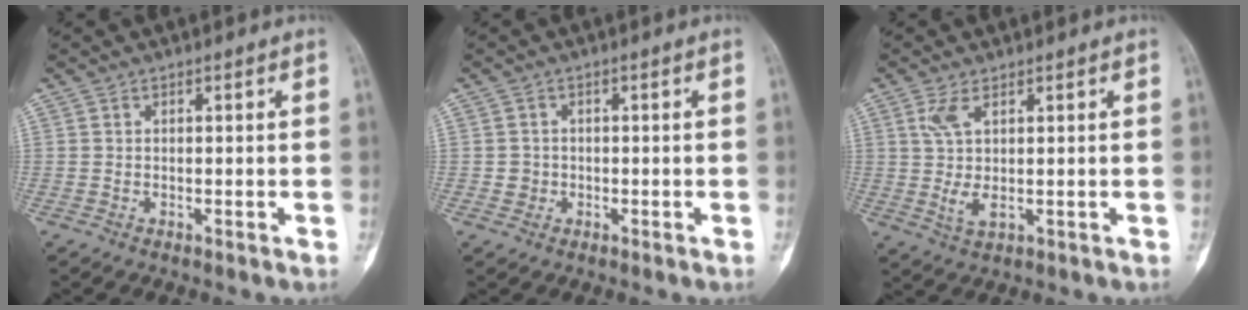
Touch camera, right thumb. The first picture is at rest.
{"total": 1.6, "force": [-0.3, 1.6, 0.2], "torque": [0.007, 0.008, -0.005]}
{"total": 5.3, "force": [1.4, 1.9, 4.7], "torque": [-0.109, -0.004, 0.035]}